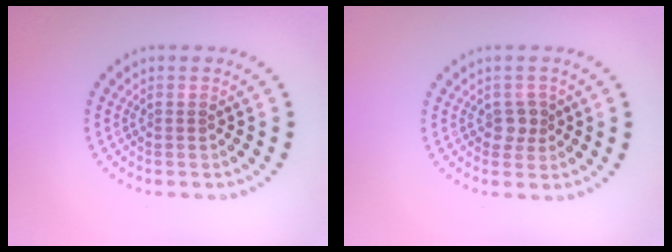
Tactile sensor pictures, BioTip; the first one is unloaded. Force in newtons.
{"total": 1.5, "press": 1.3, "slide": 0.7}